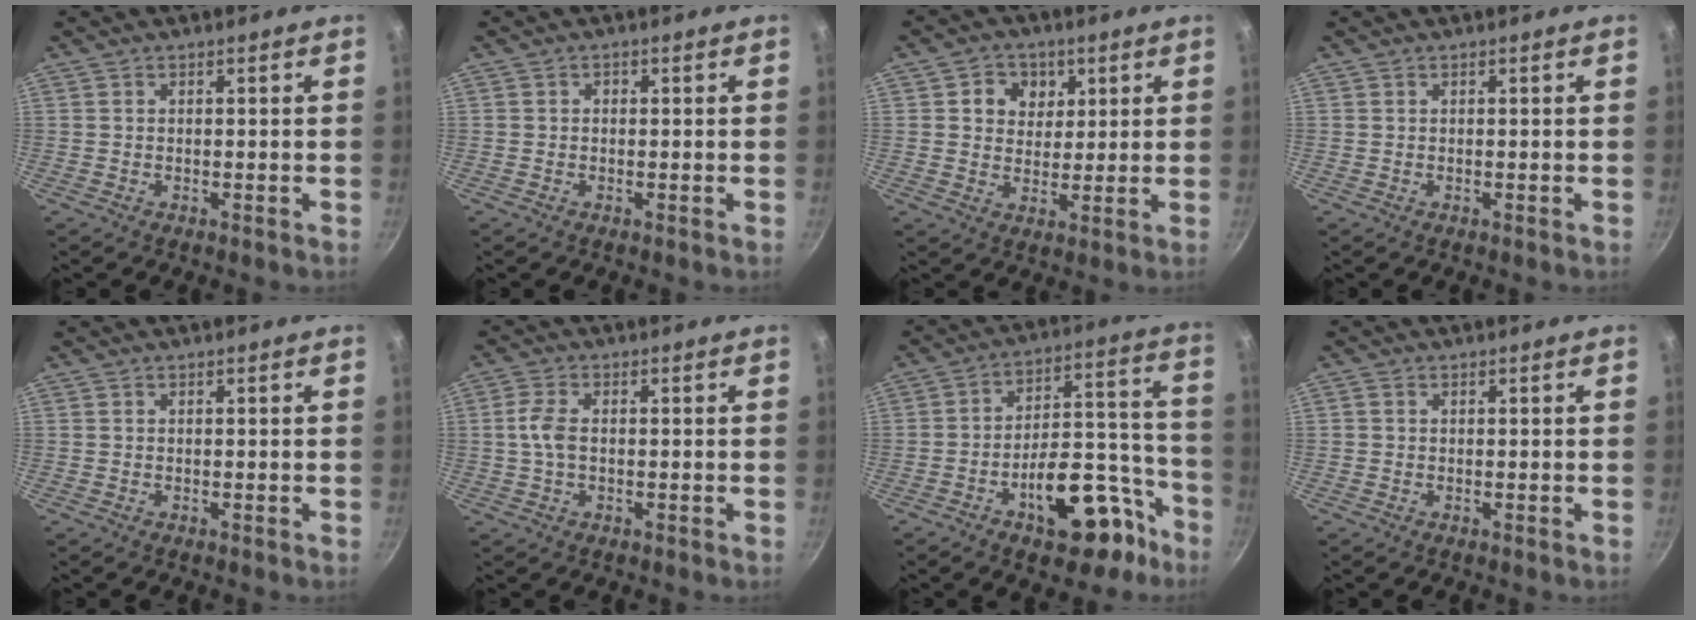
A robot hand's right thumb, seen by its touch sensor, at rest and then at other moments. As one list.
[{"total": 0.7, "force": [-0.1, 0.6, 0.3], "torque": [-0.002, 0.003, -0.003]}, {"total": 6.9, "force": [2.4, 6.0, 2.6], "torque": [-0.004, -0.009, 0.031]}, {"total": 0.0}, {"total": 0.0}, {"total": 4.3, "force": [-0.1, 2.5, 3.5], "torque": [-0.077, 0.011, -0.005]}, {"total": 19.6, "force": [-10.2, 9.7, 13.6], "torque": [-0.138, 0.092, -0.141]}, {"total": 0.6, "force": [0.0, 0.6, 0.2], "torque": [-0.003, 0.003, -0.002]}]